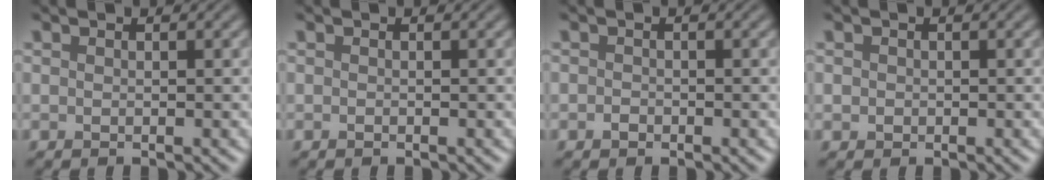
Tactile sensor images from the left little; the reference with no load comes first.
{"total": 0.0}
{"total": 0.8, "force": [-0.5, 0.5, 0.2], "torque": [-0.001, -0.002, -0.014]}
{"total": 0.7, "force": [0.0, 0.7, 0.2], "torque": [-0.001, -0.001, -0.003]}